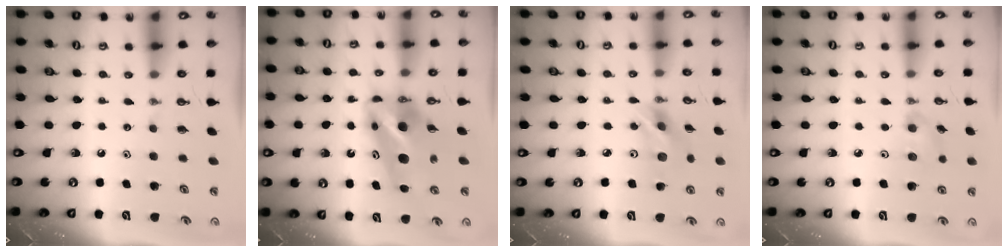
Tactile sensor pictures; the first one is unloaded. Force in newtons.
{"total": 10.2, "press": 10.2, "slide": 0.8}
{"total": 11.4, "press": 10.9, "slide": 3.3}
{"total": 6.4, "press": 5.7, "slide": 3.0}